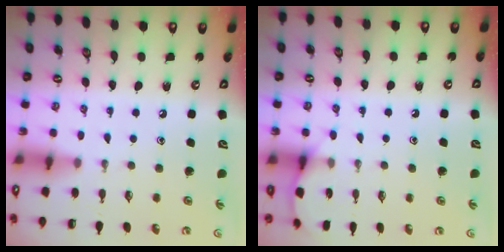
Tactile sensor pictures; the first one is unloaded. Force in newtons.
{"total": 6.9, "press": 6.9, "slide": 0.7}